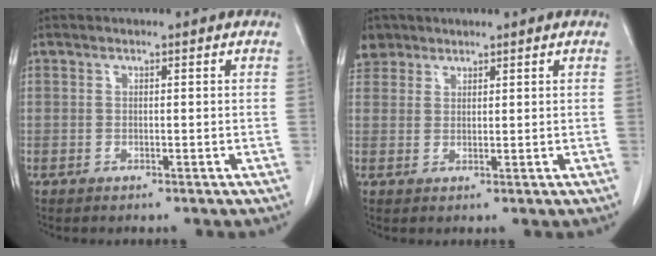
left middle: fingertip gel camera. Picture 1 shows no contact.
{"total": 4.4, "force": [3.3, 3.0, 0.2], "torque": [0.000, 0.011, 0.064]}